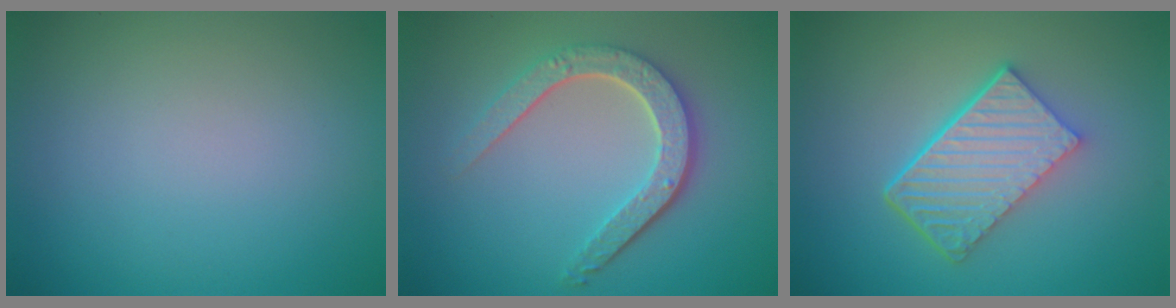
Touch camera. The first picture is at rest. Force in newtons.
{"total": 4.7, "press": 3.7, "slide": 2.9}
{"total": 6.2, "press": 4.3, "slide": 4.4}